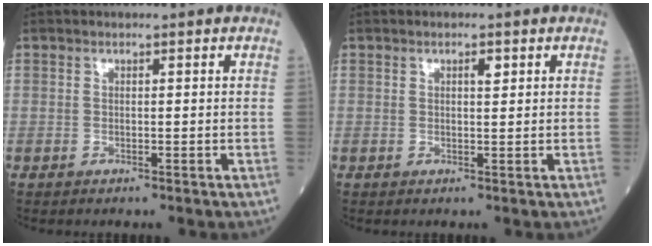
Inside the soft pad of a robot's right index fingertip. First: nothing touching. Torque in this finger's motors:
{"motor_torque": [0.00, 0.01, -0.01, 0.00]}